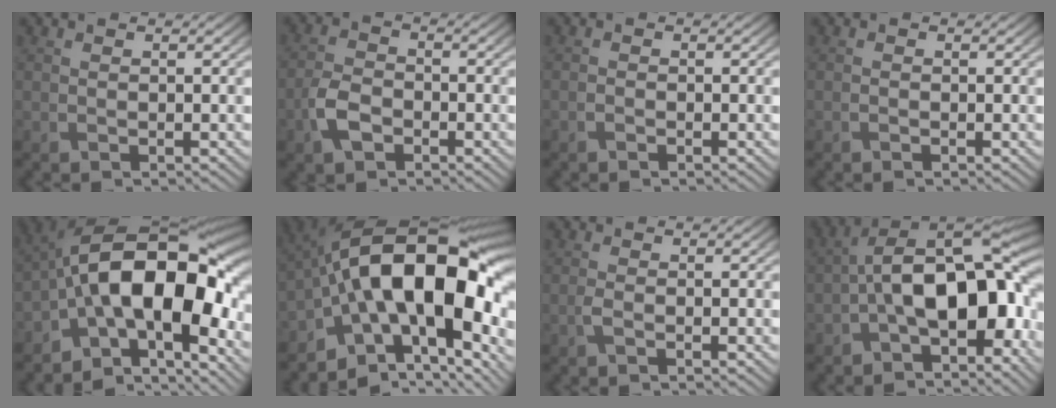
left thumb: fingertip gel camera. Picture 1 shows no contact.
{"total": 4.4, "force": [-2.2, 2.7, 2.7], "torque": [-0.065, -0.001, -0.053]}
{"total": 0.6, "force": [-0.5, 0.3, 0.2], "torque": [-0.002, -0.001, -0.009]}
{"total": 0.0}
{"total": 16.8, "force": [-3.9, 8.9, 13.7], "torque": [-0.197, 0.005, -0.077]}
{"total": 19.6, "force": [-2.2, 10.8, 16.2], "torque": [-0.262, 0.015, -0.039]}
{"total": 1.0, "force": [-0.4, 0.3, 0.9], "torque": [-0.022, 0.002, -0.011]}
{"total": 13.9, "force": [-2.7, 6.8, 11.8], "torque": [-0.190, 0.014, -0.062]}